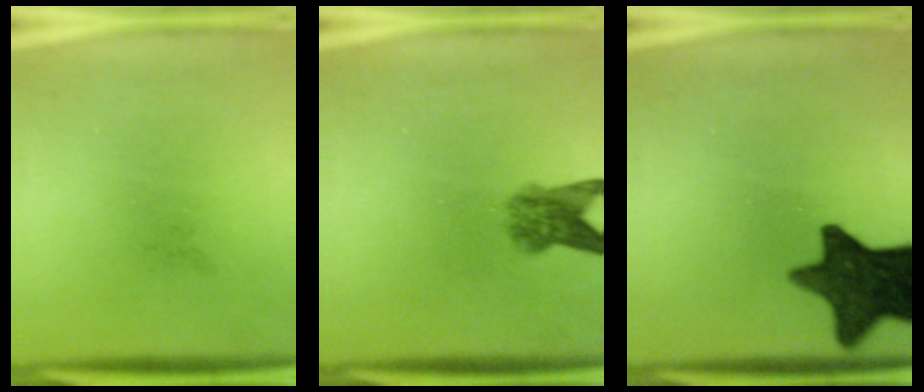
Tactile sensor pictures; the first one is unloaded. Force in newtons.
{"total": 4.5}
{"total": 13.9}